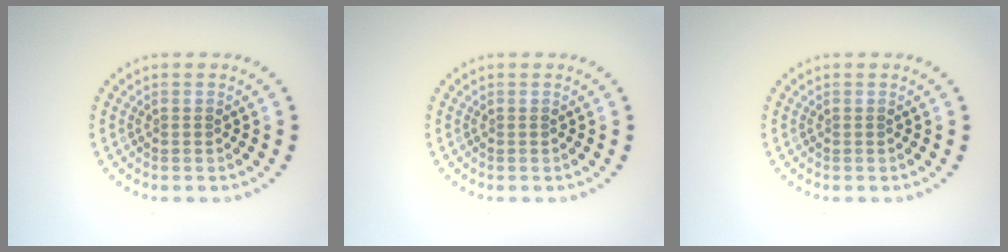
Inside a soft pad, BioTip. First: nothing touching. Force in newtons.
{"total": 0.0}
{"total": 0.0}